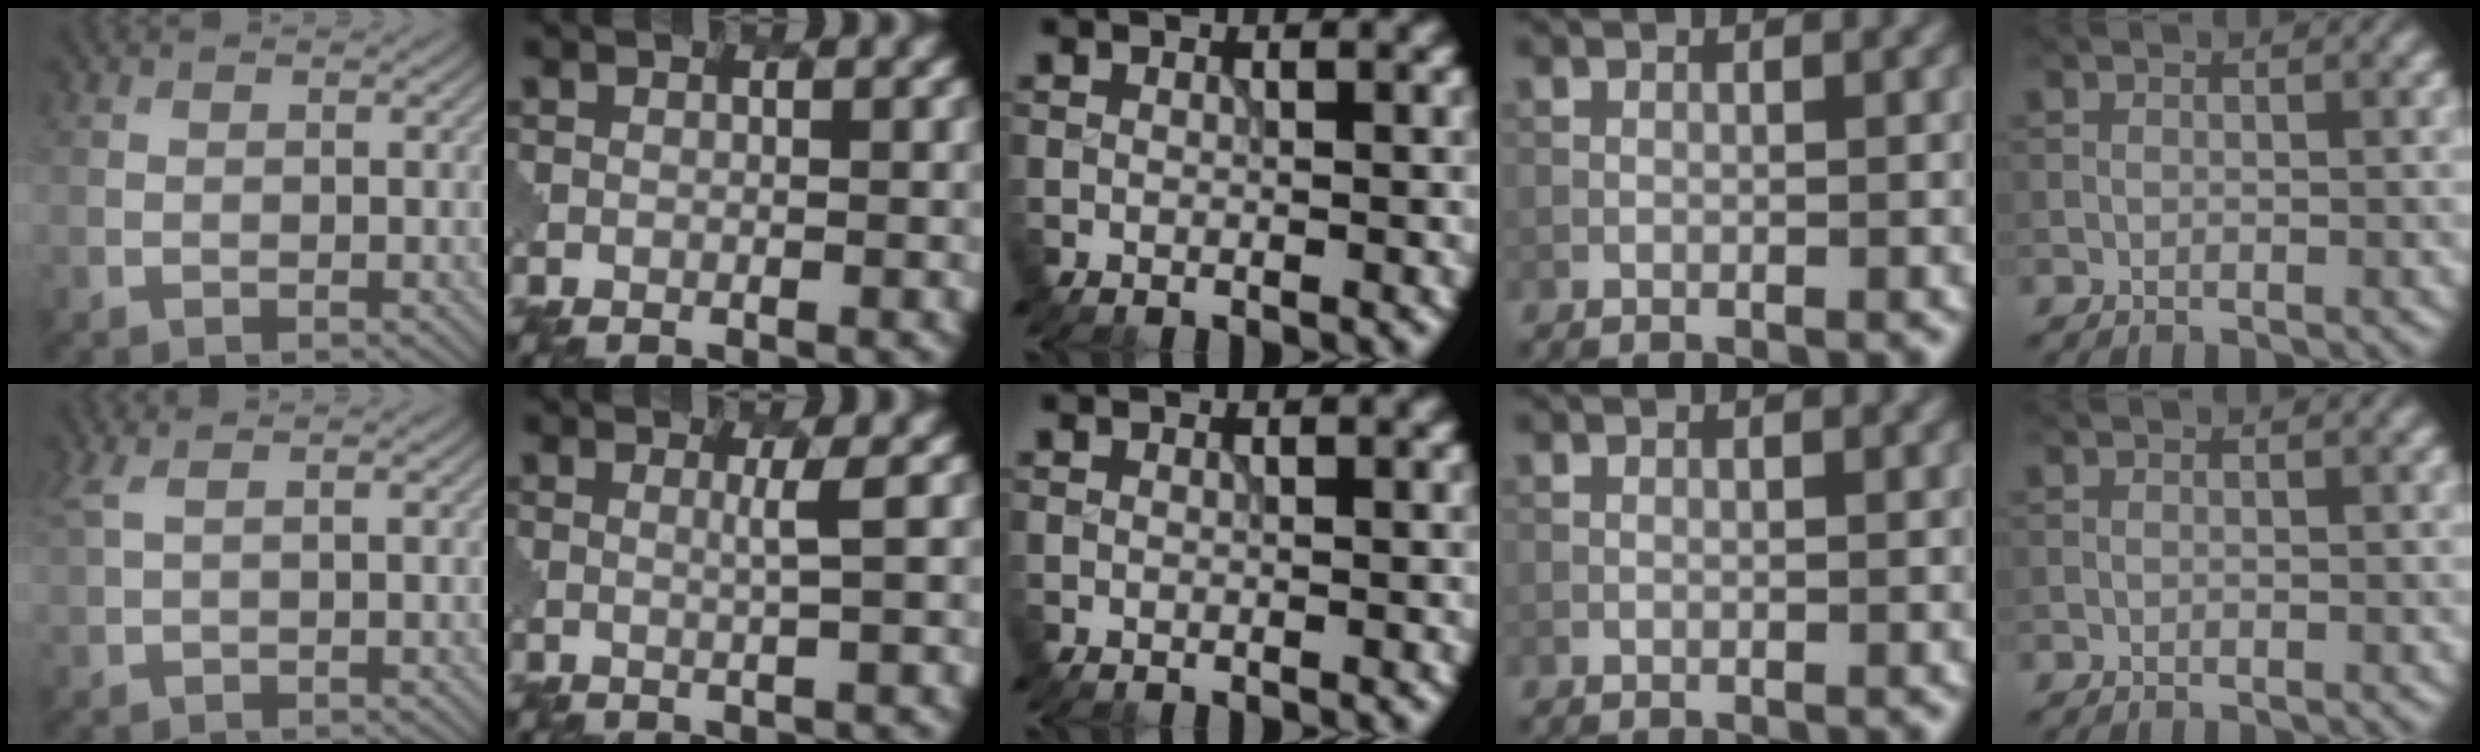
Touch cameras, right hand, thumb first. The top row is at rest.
{"thumb": {"total": 2.7, "force": [1.5, 0.7, 2.2], "torque": [-0.056, 0.014, 0.031]}, "index": {"total": 1.6, "force": [0.8, 0.3, 1.3], "torque": [-0.018, 0.002, 0.013]}}